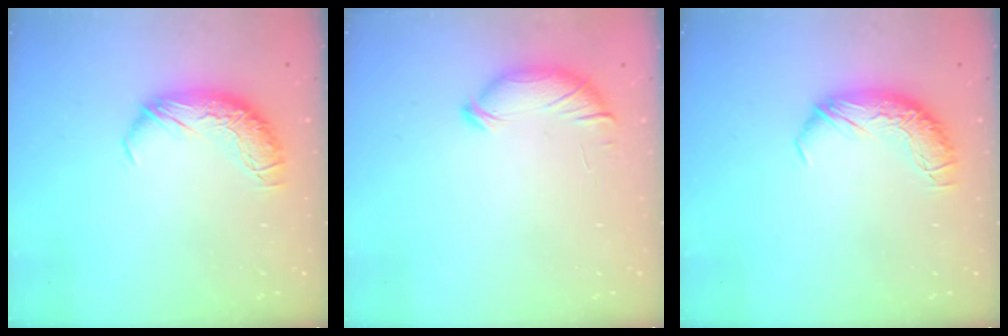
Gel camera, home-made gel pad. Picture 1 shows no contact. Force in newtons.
{"total": 5.8, "press": 5.8, "slide": 0.7}
{"total": 0.0}